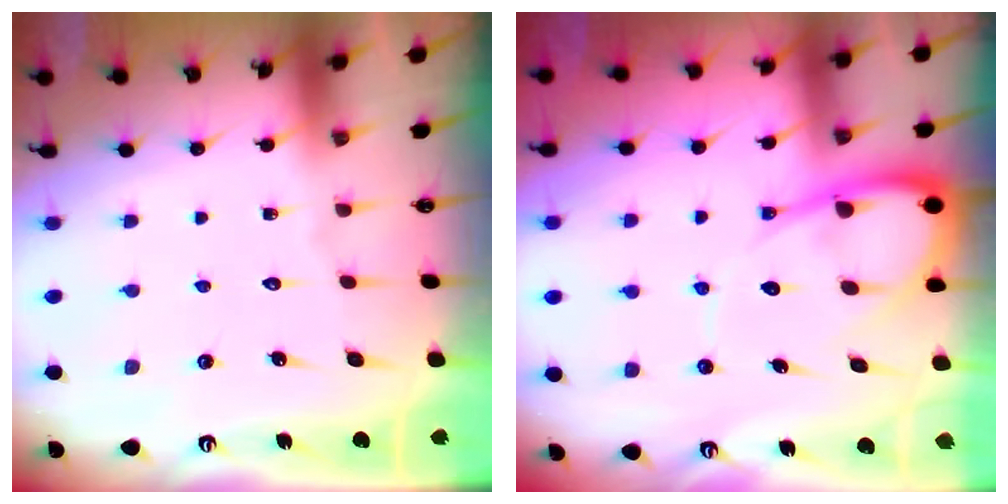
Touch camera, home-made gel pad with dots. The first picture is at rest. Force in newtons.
{"total": 10.3, "press": 10.2, "slide": 1.1}